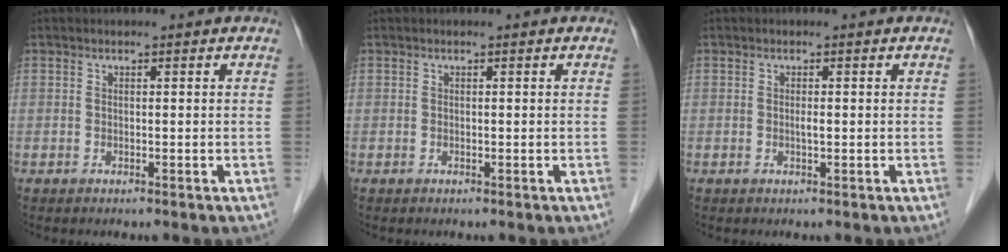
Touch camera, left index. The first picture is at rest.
{"total": 0.0}
{"total": 0.8, "force": [-0.3, 0.0, 0.7], "torque": [-0.014, -0.004, -0.005]}